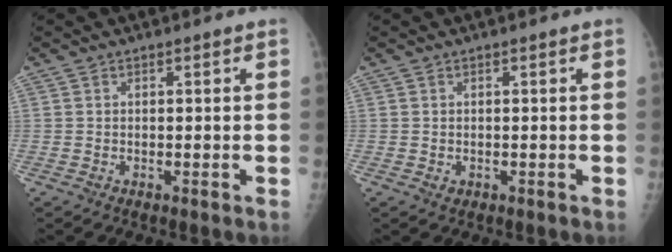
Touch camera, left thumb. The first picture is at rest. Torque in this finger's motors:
{"motor_torque": [-0.07, -0.04, 0.00, 0.00, 0.00]}